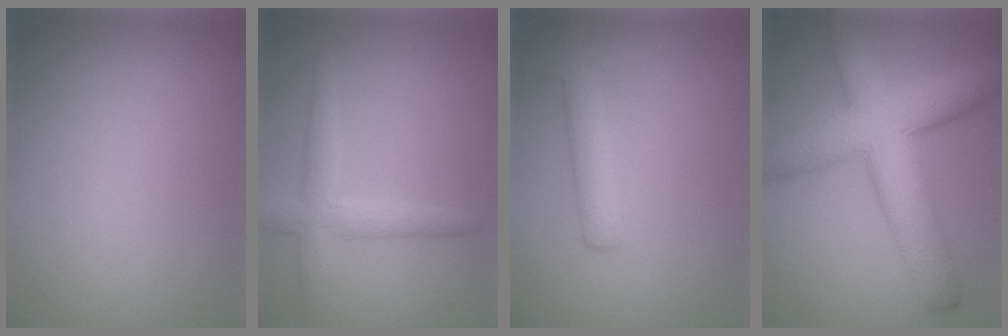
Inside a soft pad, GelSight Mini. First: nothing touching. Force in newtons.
{"total": 3.1, "press": 3.1, "slide": 0.0}
{"total": 2.8, "press": 2.8, "slide": 0.1}
{"total": 9.6, "press": 9.5, "slide": 0.3}